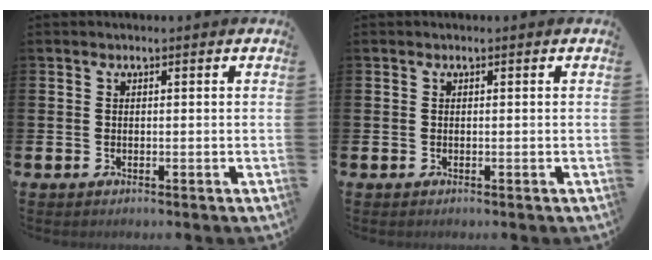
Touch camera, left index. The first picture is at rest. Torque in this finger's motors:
{"motor_torque": [0.00, 0.00, 0.00, 0.00]}